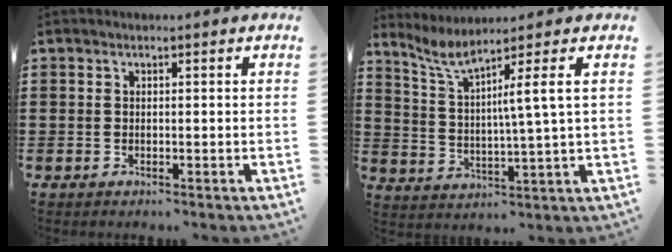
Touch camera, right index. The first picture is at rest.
{"total": 5.9, "force": [2.5, -1.0, 5.3], "torque": [-0.123, -0.020, 0.030]}